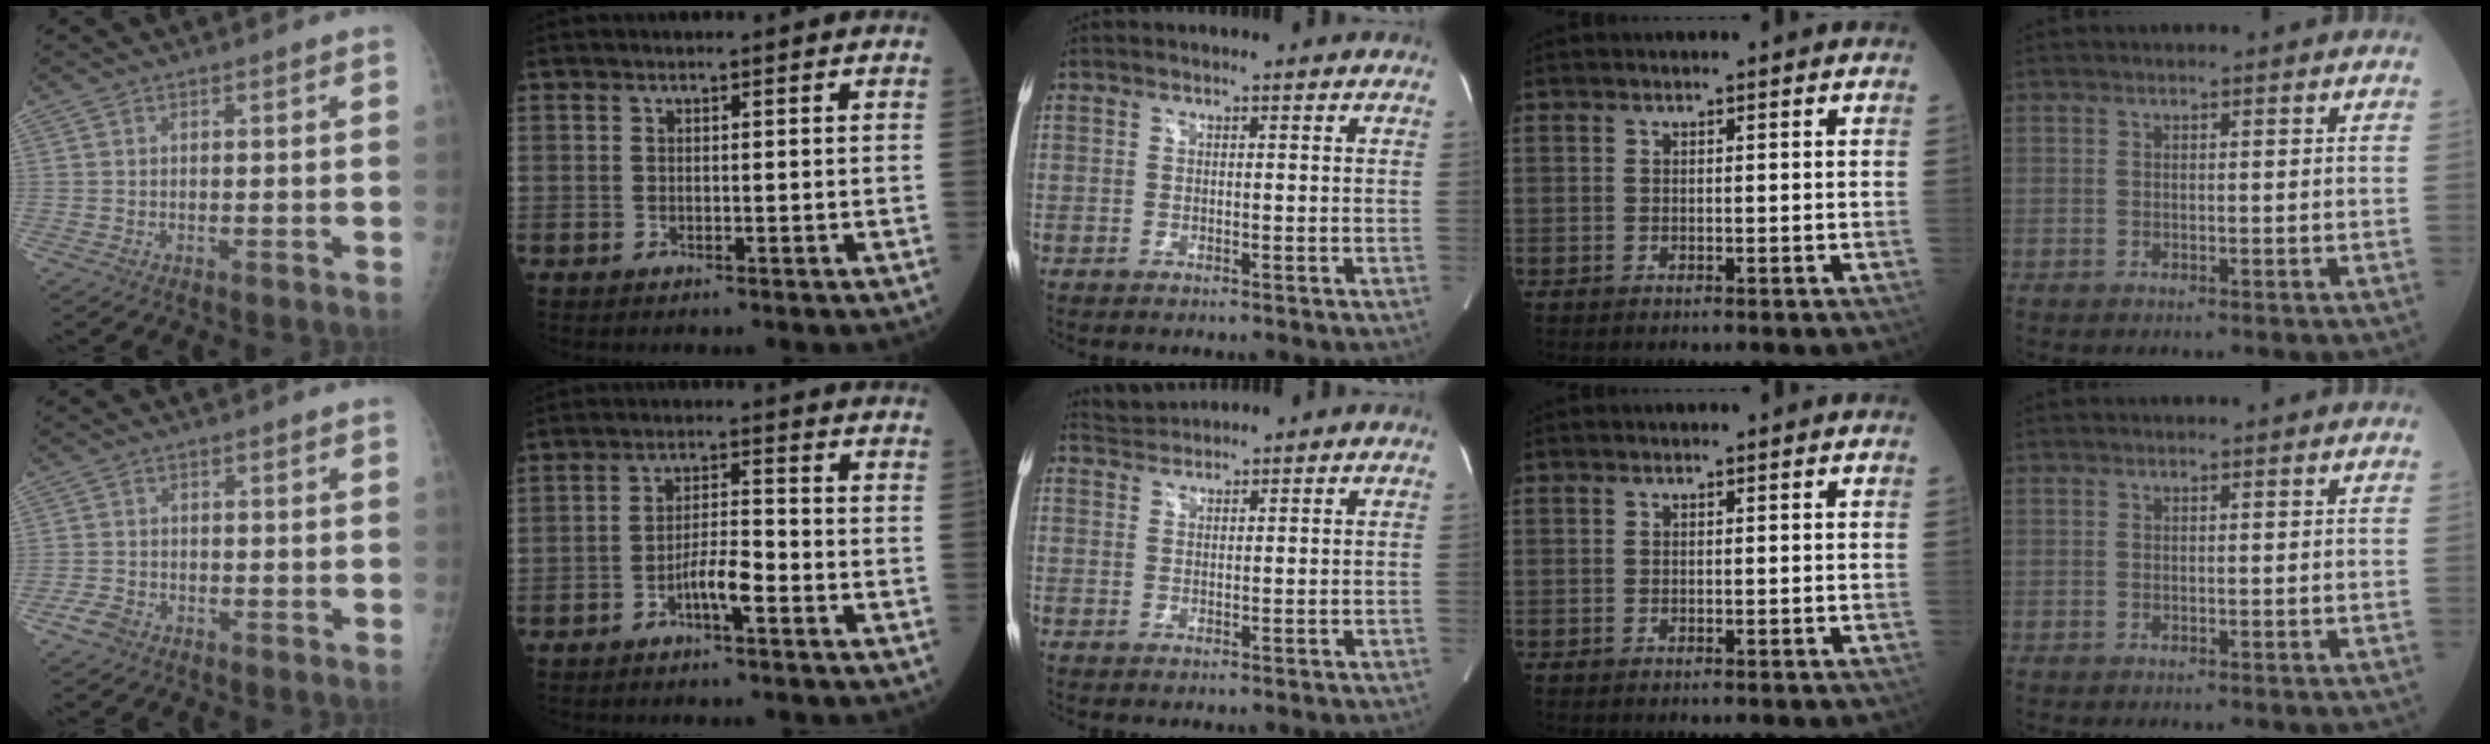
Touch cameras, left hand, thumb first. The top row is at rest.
{"thumb": {"total": 2.9, "force": [-1.8, 1.9, 1.2], "torque": [-0.022, 0.006, -0.033]}, "index": {"total": 4.5, "force": [-2.6, 0.5, 3.6], "torque": [-0.066, 0.001, -0.049]}, "middle": {"total": 2.4, "force": [2.3, -0.3, -0.7], "torque": [-0.003, 0.009, 0.052]}}